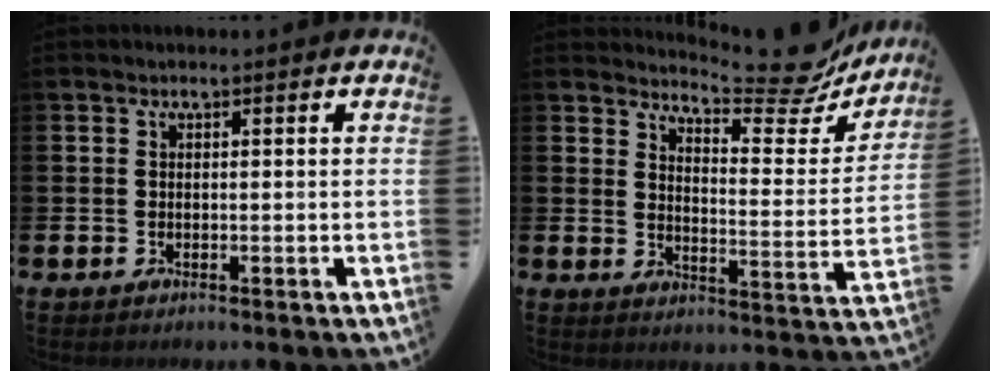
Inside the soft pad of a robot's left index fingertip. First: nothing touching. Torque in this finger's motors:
{"motor_torque": [0.94, -1.20, 0.09, 0.04]}